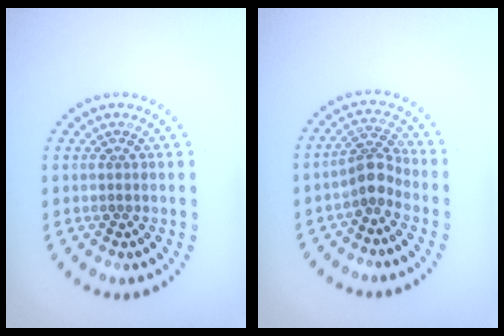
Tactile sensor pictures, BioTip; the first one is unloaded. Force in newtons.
{"total": 2.8, "press": 2.1, "slide": 1.8}